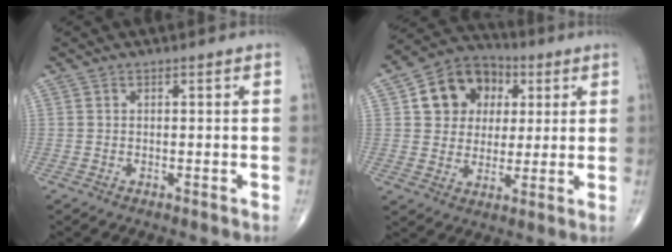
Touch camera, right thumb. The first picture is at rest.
{"total": 13.2, "force": [3.7, 10.9, 6.4], "torque": [-0.066, 0.002, 0.058]}